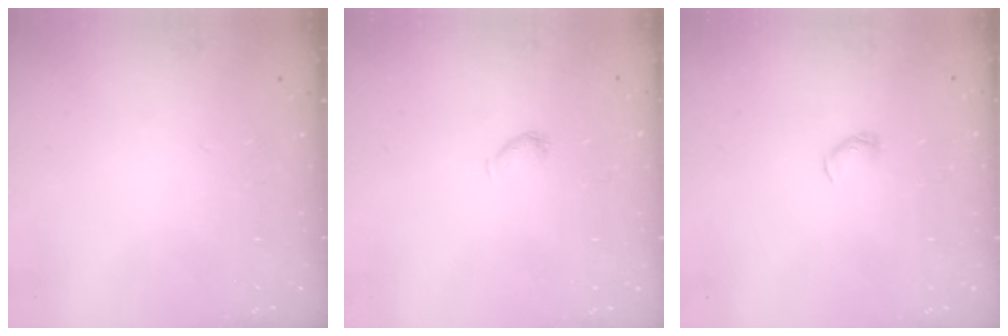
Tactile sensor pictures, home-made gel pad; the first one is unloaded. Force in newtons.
{"total": 3.2, "press": 3.1, "slide": 0.5}
{"total": 2.5, "press": 2.5, "slide": 0.4}